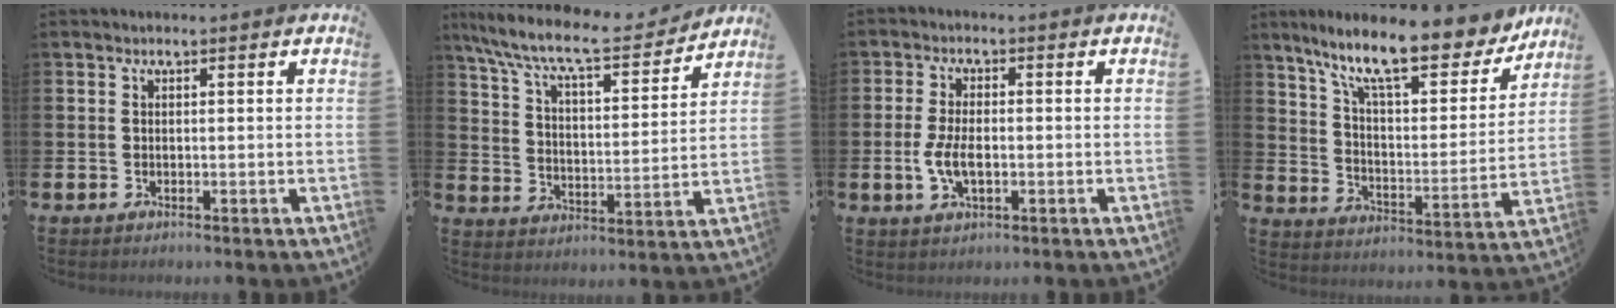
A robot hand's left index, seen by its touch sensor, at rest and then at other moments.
{"total": 10.0, "force": [9.0, 1.8, 4.1], "torque": [-0.111, -0.060, 0.151]}
{"total": 4.6, "force": [-0.6, 2.2, 3.9], "torque": [-0.073, 0.002, -0.013]}
{"total": 13.0, "force": [10.7, 2.9, 6.8], "torque": [-0.141, -0.067, 0.178]}